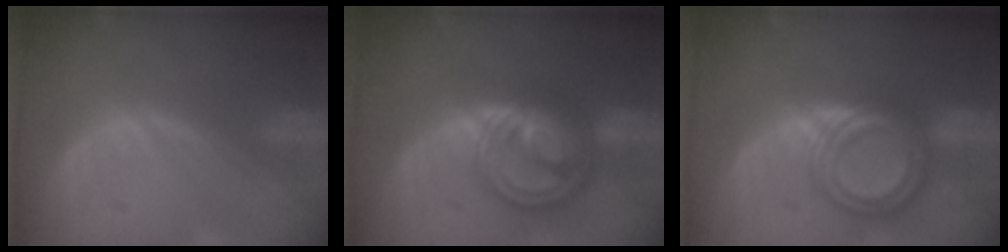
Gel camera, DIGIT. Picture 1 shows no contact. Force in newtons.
{"total": 9.0, "press": 9.0, "slide": 0.7}
{"total": 7.5, "press": 7.5, "slide": 0.5}